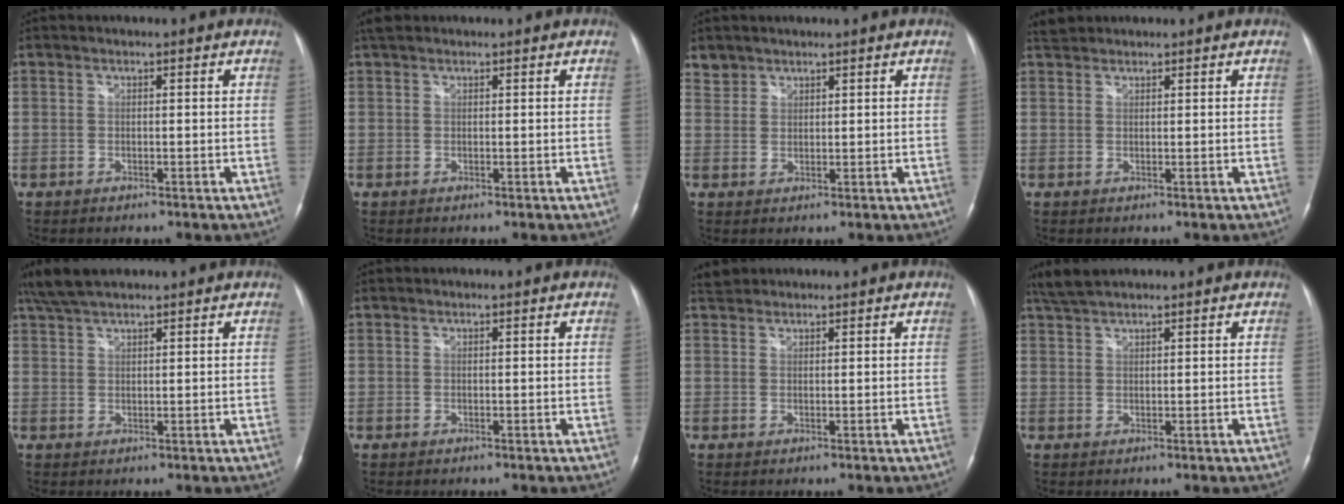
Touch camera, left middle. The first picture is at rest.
{"total": 1.7, "force": [1.5, 0.7, 0.5], "torque": [-0.017, 0.016, 0.026]}
{"total": 2.4, "force": [2.0, 1.3, -0.4], "torque": [0.013, 0.008, 0.036]}
{"total": 1.9, "force": [1.8, 0.5, -0.1], "torque": [-0.006, 0.011, 0.035]}
{"total": 5.2, "force": [4.5, 0.9, 2.5], "torque": [-0.059, 0.019, 0.088]}
{"total": 0.0}
{"total": 2.1, "force": [1.9, 0.7, -0.2], "torque": [-0.003, 0.012, 0.035]}
{"total": 3.4, "force": [3.1, 0.2, 1.3], "torque": [-0.036, 0.013, 0.065]}